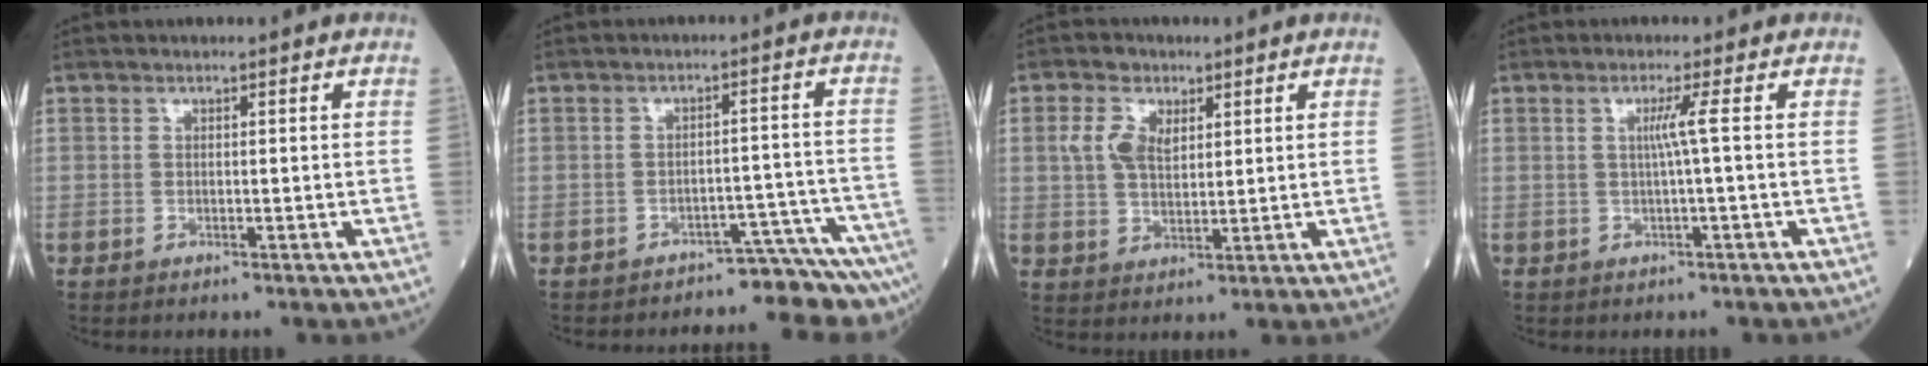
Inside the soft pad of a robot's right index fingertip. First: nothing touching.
{"total": 7.0, "force": [-7.0, 0.0, 0.6], "torque": [0.015, 0.045, -0.082]}
{"total": 5.4, "force": [2.1, 3.3, 3.8], "torque": [-0.087, 0.013, 0.046]}
{"total": 3.2, "force": [0.4, -1.2, 2.9], "torque": [-0.058, 0.000, 0.010]}